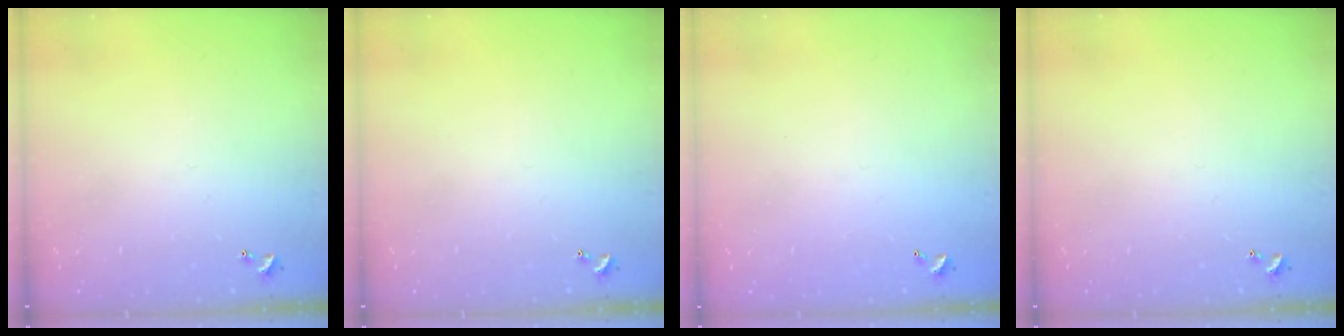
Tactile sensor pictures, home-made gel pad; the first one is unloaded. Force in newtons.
{"total": 0.0}
{"total": 2.7, "press": 2.7, "slide": 0.1}
{"total": 0.0}